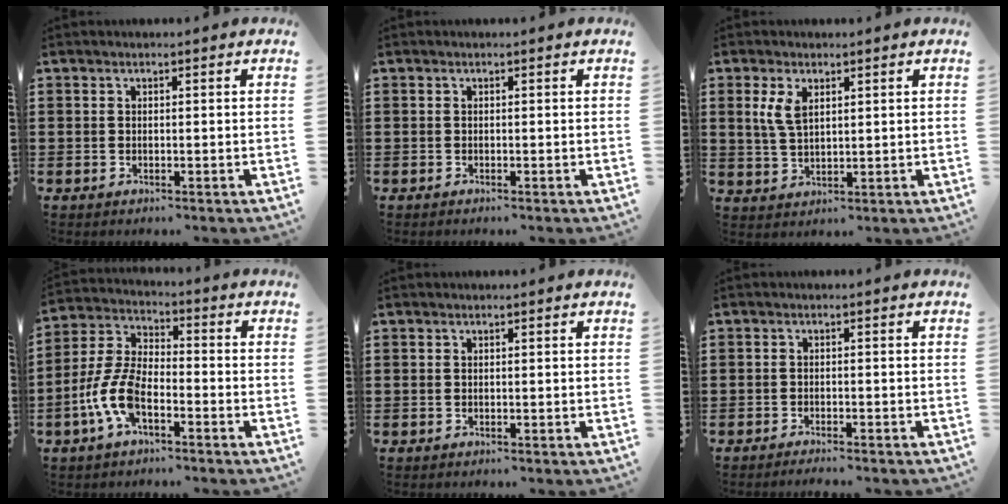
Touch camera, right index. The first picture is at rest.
{"total": 0.0}
{"total": 4.2, "force": [1.7, 2.1, 3.1], "torque": [-0.070, 0.007, 0.030]}
{"total": 8.3, "force": [-3.7, 3.6, 6.5], "torque": [-0.174, -0.013, -0.076]}
{"total": 0.0}
{"total": 1.4, "force": [-1.4, -0.2, 0.2], "torque": [-0.005, 0.001, -0.028]}